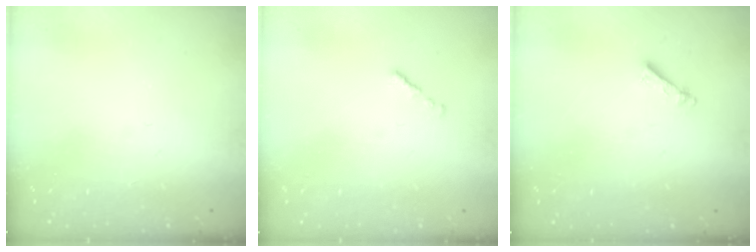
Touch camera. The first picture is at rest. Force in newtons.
{"total": 0.7, "press": 0.6, "slide": 0.4}
{"total": 3.4, "press": 3.3, "slide": 0.2}